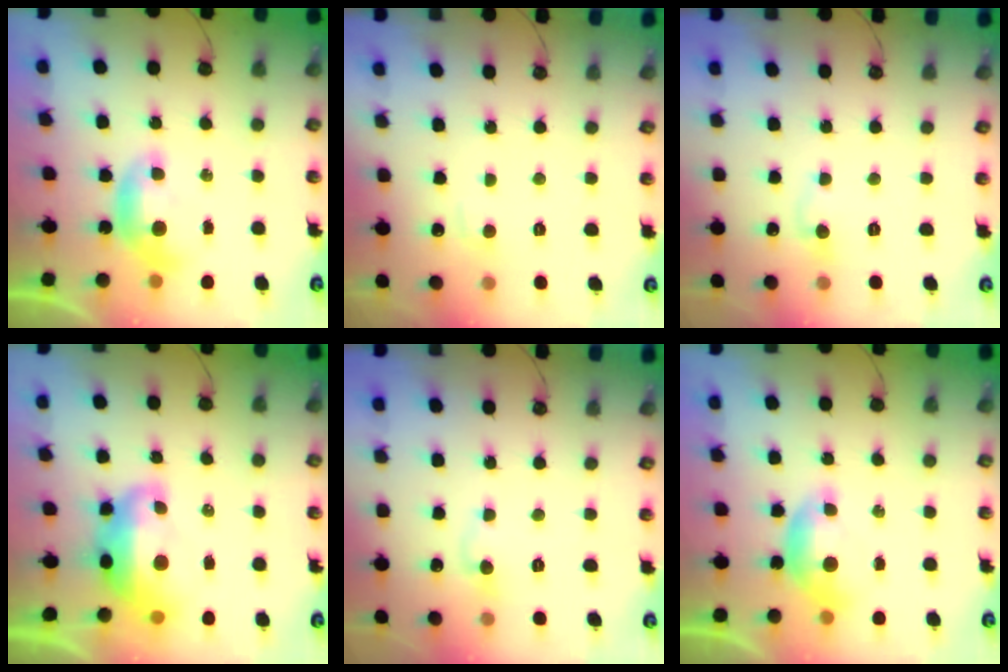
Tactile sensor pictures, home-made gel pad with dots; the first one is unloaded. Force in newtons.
{"total": 1.2, "press": 1.0, "slide": 0.7}
{"total": 0.7, "press": 0.6, "slide": 0.4}
{"total": 5.4, "press": 5.3, "slide": 1.2}
{"total": 0.6, "press": 0.2, "slide": 0.5}
{"total": 1.2, "press": 0.7, "slide": 0.9}